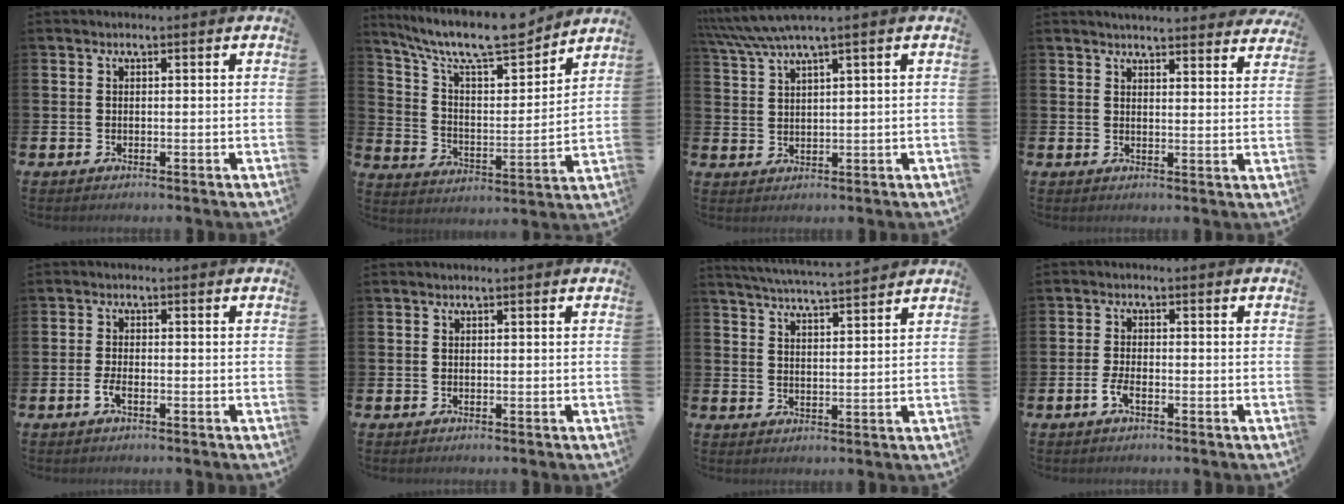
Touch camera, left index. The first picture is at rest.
{"total": 11.2, "force": [10.0, 2.3, 4.3], "torque": [-0.099, -0.078, 0.169]}
{"total": 4.4, "force": [3.5, -0.1, 2.8], "torque": [-0.063, -0.008, 0.061]}
{"total": 4.2, "force": [4.2, 0.2, 0.1], "torque": [0.002, -0.027, 0.075]}
{"total": 1.9, "force": [-0.9, 0.7, 1.5], "torque": [-0.028, 0.001, -0.017]}
{"total": 0.0}
{"total": 5.0, "force": [4.9, -0.4, 0.9], "torque": [-0.030, -0.033, 0.085]}
{"total": 2.4, "force": [-1.2, 0.8, 1.9], "torque": [-0.041, -0.001, -0.024]}